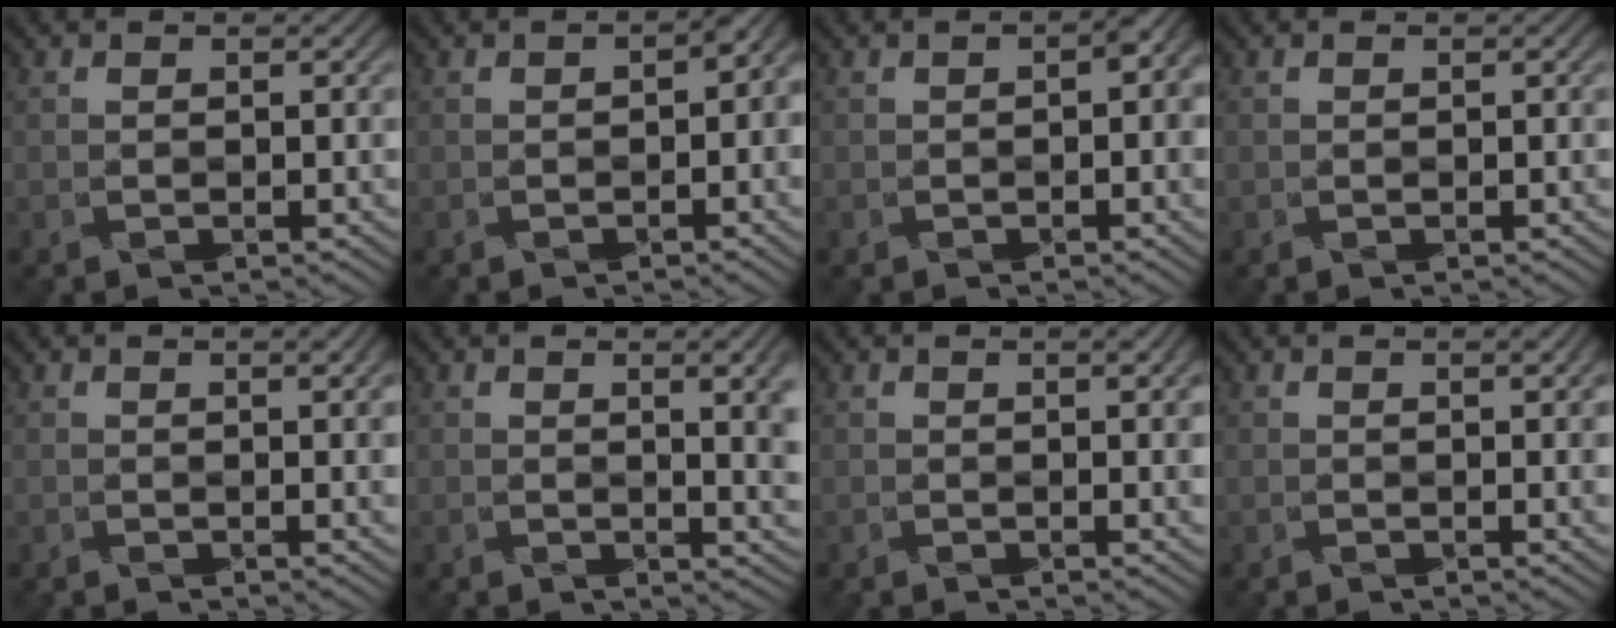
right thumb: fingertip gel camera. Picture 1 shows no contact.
{"total": 5.1, "force": [-0.7, 2.8, 4.2], "torque": [-0.058, -0.006, -0.009]}
{"total": 4.2, "force": [-0.2, 2.0, 3.7], "torque": [-0.049, -0.001, -0.001]}
{"total": 0.0}
{"total": 3.2, "force": [1.2, 0.5, 2.9], "torque": [-0.032, 0.009, 0.017]}
{"total": 6.2, "force": [1.4, 1.7, 5.8], "torque": [-0.055, 0.010, 0.020]}
{"total": 3.6, "force": [1.1, 0.7, 3.3], "torque": [-0.036, 0.008, 0.016]}
{"total": 3.1, "force": [1.1, 0.5, 2.9], "torque": [-0.031, 0.009, 0.016]}